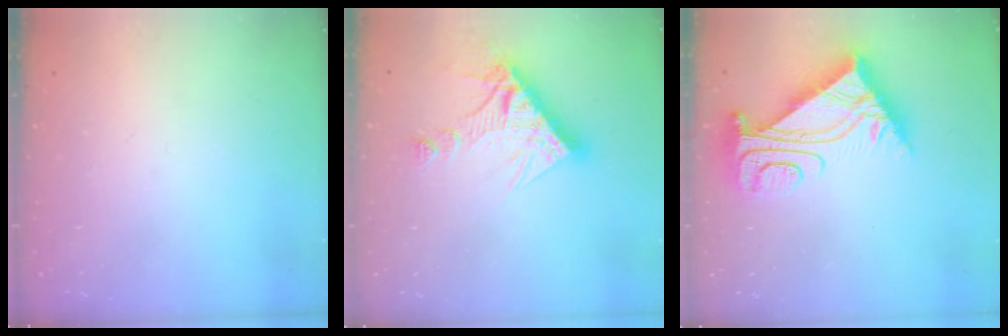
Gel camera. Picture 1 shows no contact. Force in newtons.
{"total": 13.5, "press": 13.5, "slide": 1.1}
{"total": 11.1, "press": 11.1, "slide": 1.0}